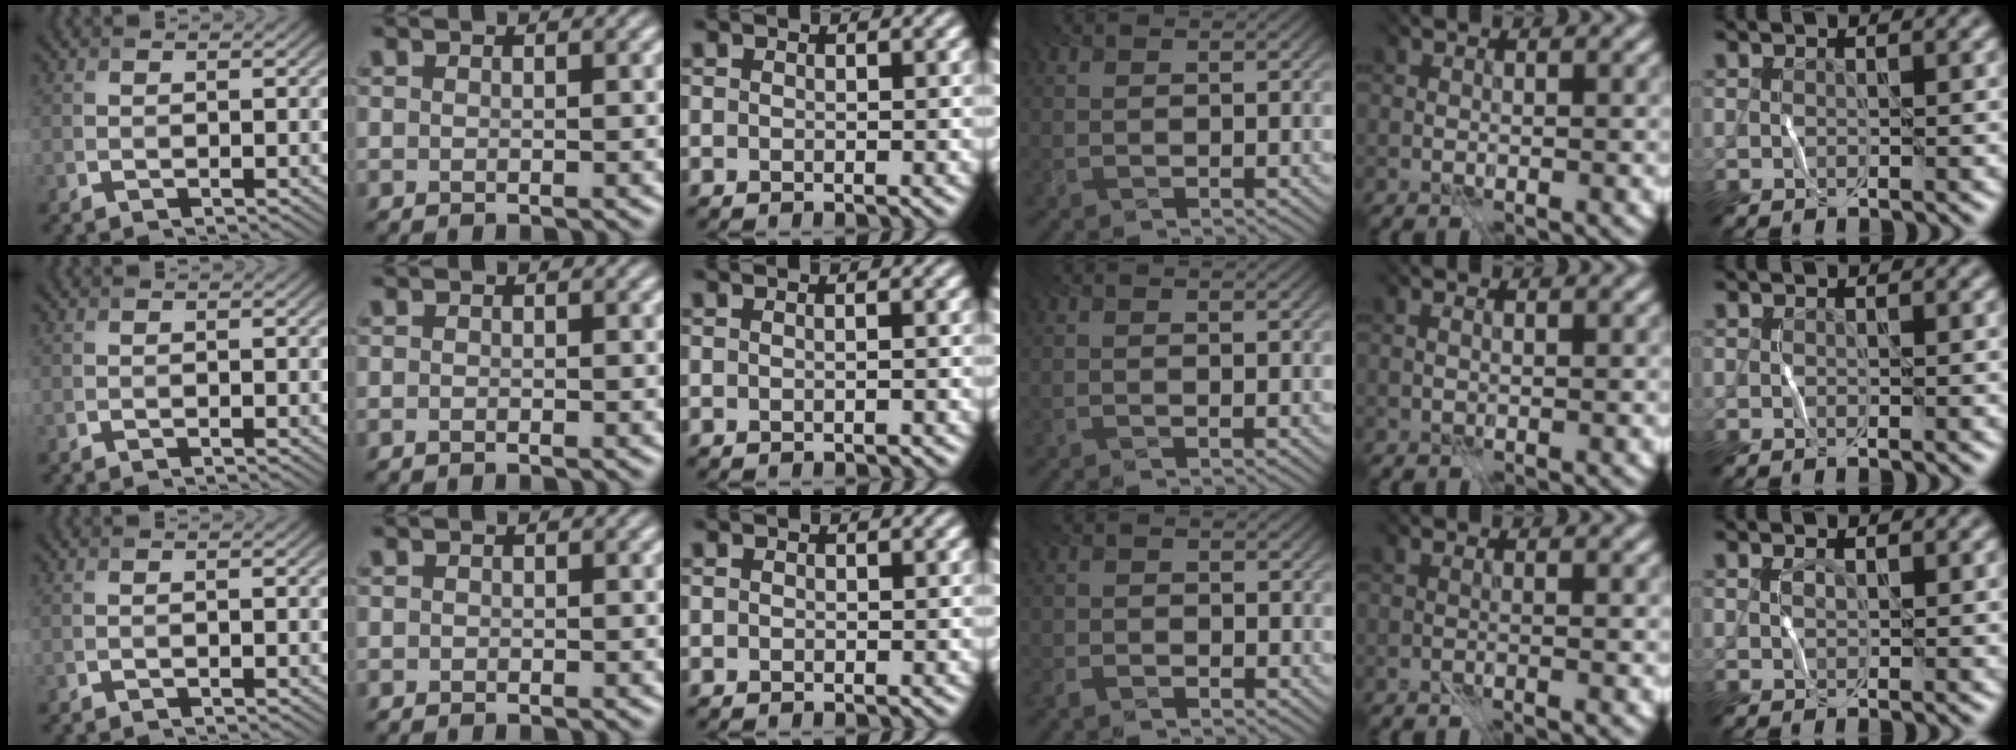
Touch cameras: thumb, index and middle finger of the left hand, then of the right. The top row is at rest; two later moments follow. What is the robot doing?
{"motion": "wrap", "object": "wrapping paper"}